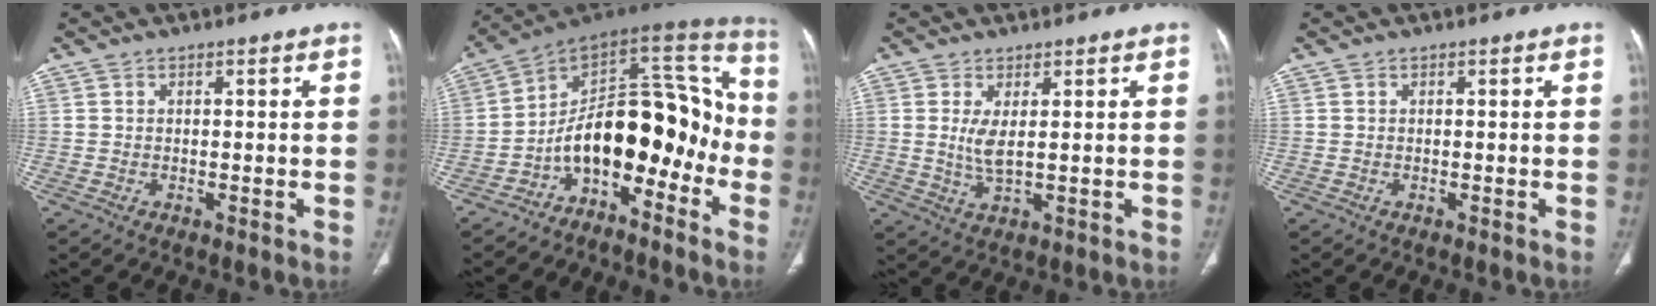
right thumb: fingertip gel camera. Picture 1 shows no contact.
{"total": 17.6, "force": [-7.1, 9.8, 12.7], "torque": [-0.141, 0.126, -0.121]}
{"total": 4.1, "force": [0.9, 1.2, 3.8], "torque": [-0.083, -0.015, 0.027]}
{"total": 0.0}